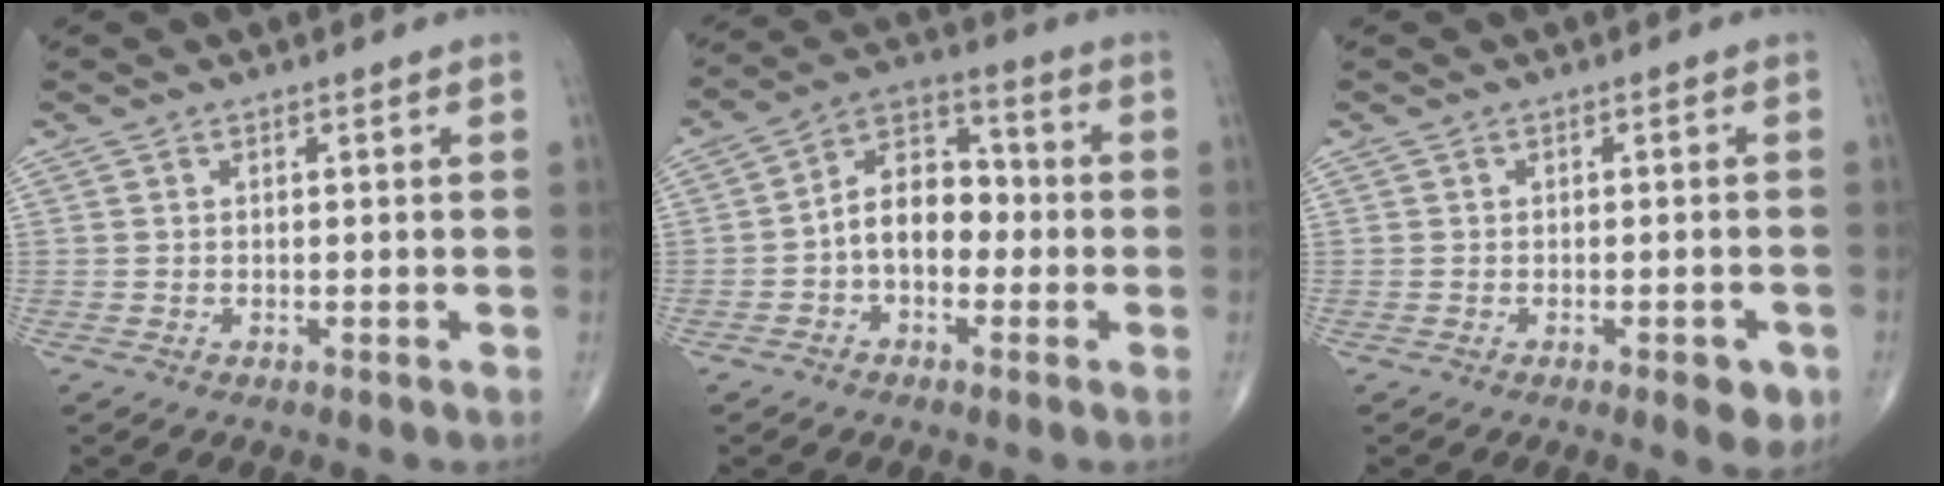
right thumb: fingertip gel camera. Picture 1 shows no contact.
{"total": 10.1, "force": [-1.6, 6.8, 7.3], "torque": [-0.092, 0.038, -0.045]}
{"total": 3.7, "force": [-1.7, 1.4, 3.0], "torque": [-0.027, 0.003, -0.017]}